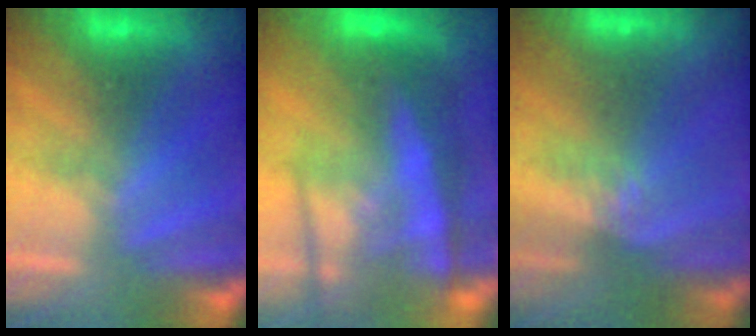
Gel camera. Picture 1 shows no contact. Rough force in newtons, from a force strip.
{"total": 7.1}
{"total": 3.0}